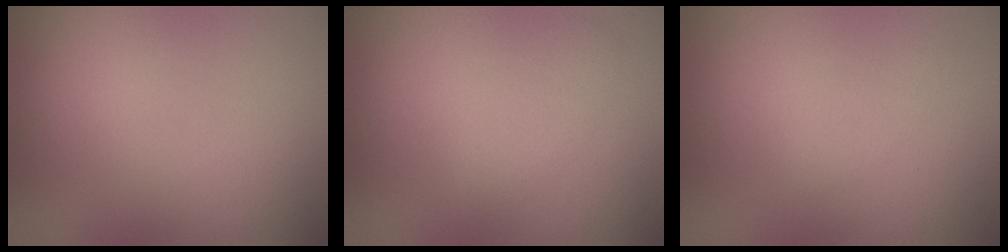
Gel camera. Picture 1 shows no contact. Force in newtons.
{"total": 1.9, "press": 1.9, "slide": 0.1}
{"total": 1.0, "press": 1.0, "slide": 0.1}